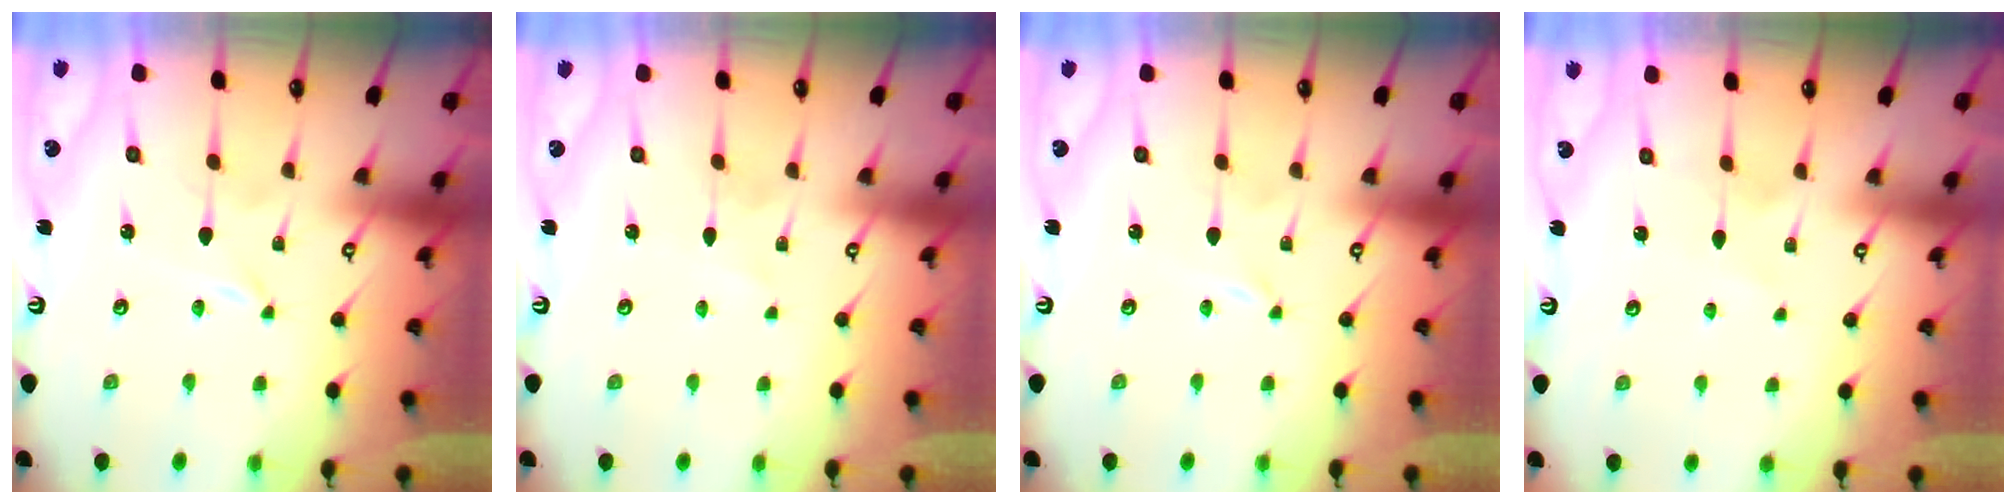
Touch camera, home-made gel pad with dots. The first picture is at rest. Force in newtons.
{"total": 1.4, "press": 1.4, "slide": 0.1}
{"total": 0.0}
{"total": 4.6, "press": 4.6, "slide": 0.5}